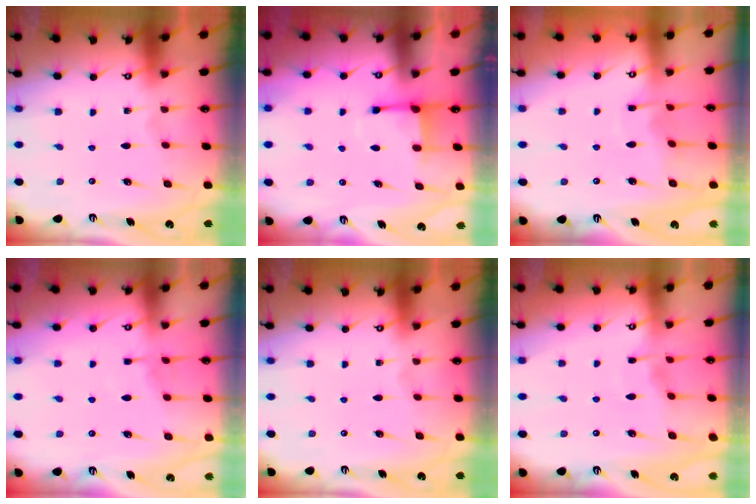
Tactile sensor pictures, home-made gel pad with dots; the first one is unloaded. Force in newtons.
{"total": 3.1, "press": 2.9, "slide": 0.9}
{"total": 3.7, "press": 3.7, "slide": 0.4}
{"total": 4.7, "press": 4.6, "slide": 0.6}
{"total": 0.0}
{"total": 2.9, "press": 2.9, "slide": 0.5}